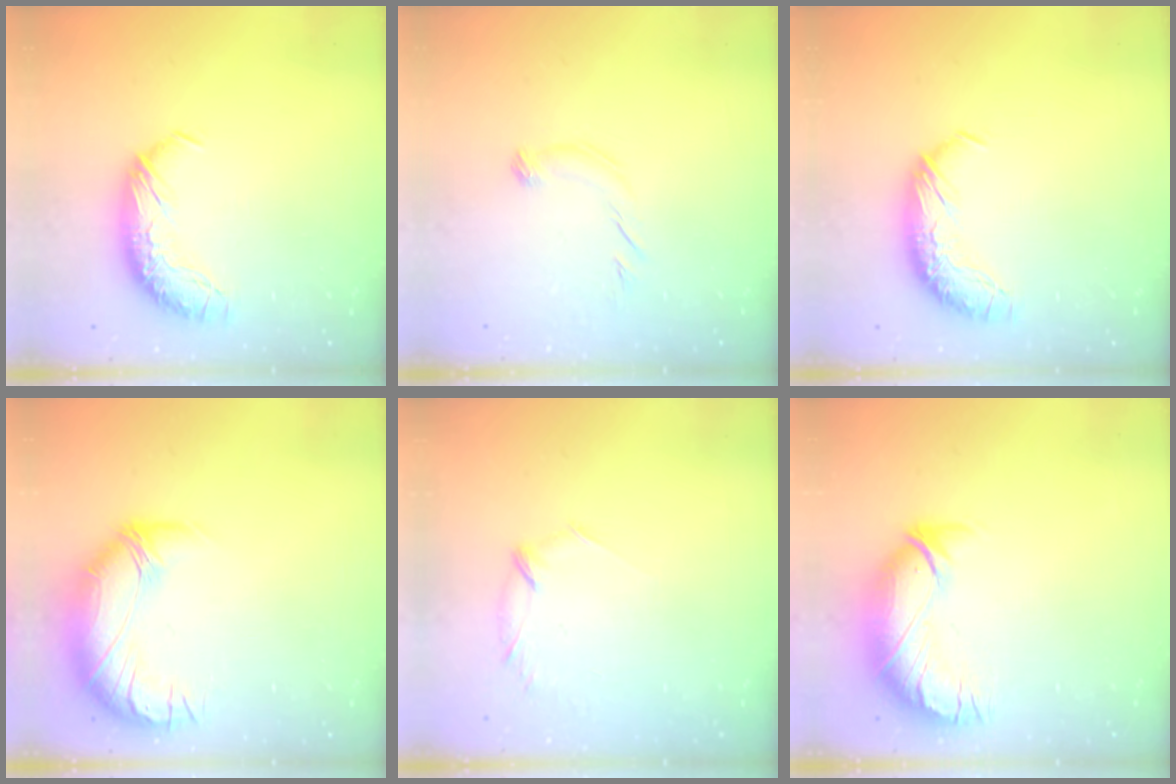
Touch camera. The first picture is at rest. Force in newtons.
{"total": 6.5, "press": 6.5, "slide": 1.0}
{"total": 0.0}
{"total": 2.8, "press": 0.8, "slide": 2.7}
{"total": 5.9, "press": 5.7, "slide": 1.3}
{"total": 2.5, "press": 1.3, "slide": 2.1}